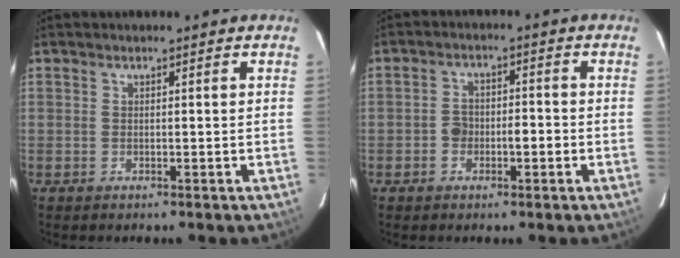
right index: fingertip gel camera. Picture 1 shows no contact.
{"total": 3.8, "force": [-1.1, 2.3, 2.8], "torque": [-0.050, 0.018, -0.017]}